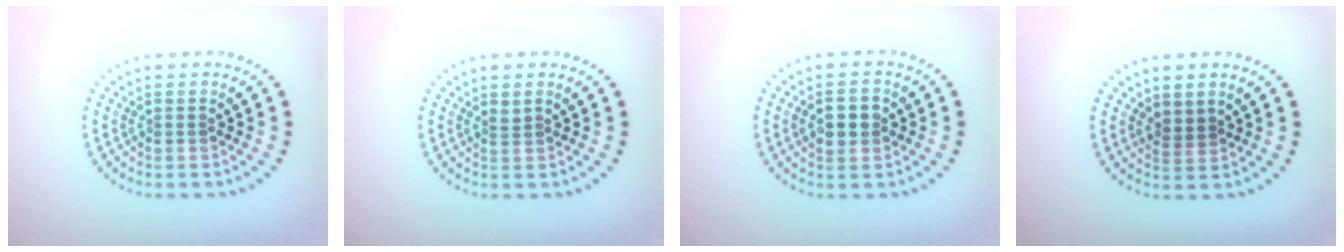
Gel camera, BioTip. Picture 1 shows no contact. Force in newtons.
{"total": 0.9, "press": 0.5, "slide": 0.7}
{"total": 2.8, "press": 2.8, "slide": 0.1}
{"total": 1.4, "press": 1.1, "slide": 0.8}